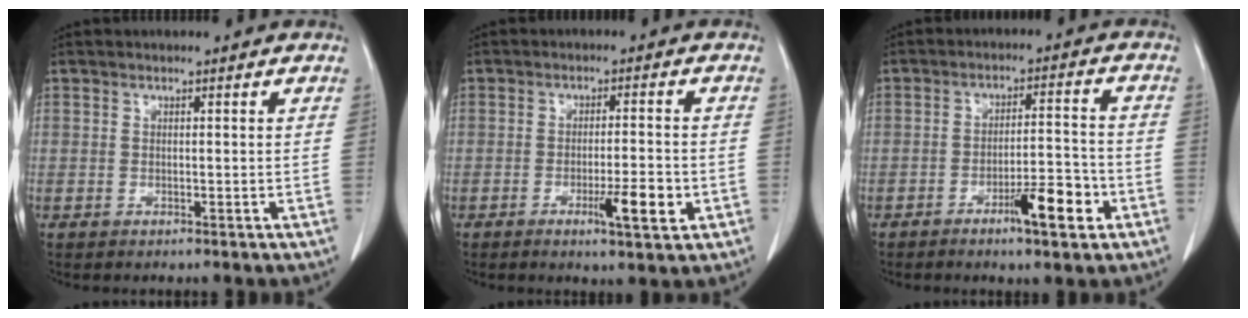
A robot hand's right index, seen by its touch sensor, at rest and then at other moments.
{"total": 6.1, "force": [-2.3, 0.8, 5.6], "torque": [-0.088, -0.005, -0.033]}
{"total": 7.7, "force": [-4.0, 1.3, 6.5], "torque": [-0.099, 0.004, -0.058]}